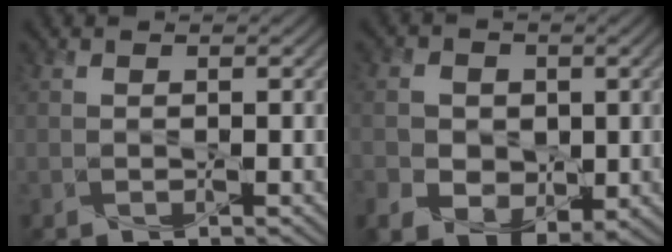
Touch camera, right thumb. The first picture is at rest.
{"total": 5.3, "force": [-0.5, 4.6, 2.7], "torque": [-0.069, -0.015, -0.014]}